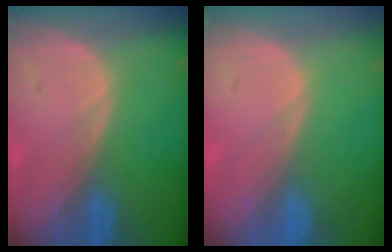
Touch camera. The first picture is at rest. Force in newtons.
{"total": 0.0}